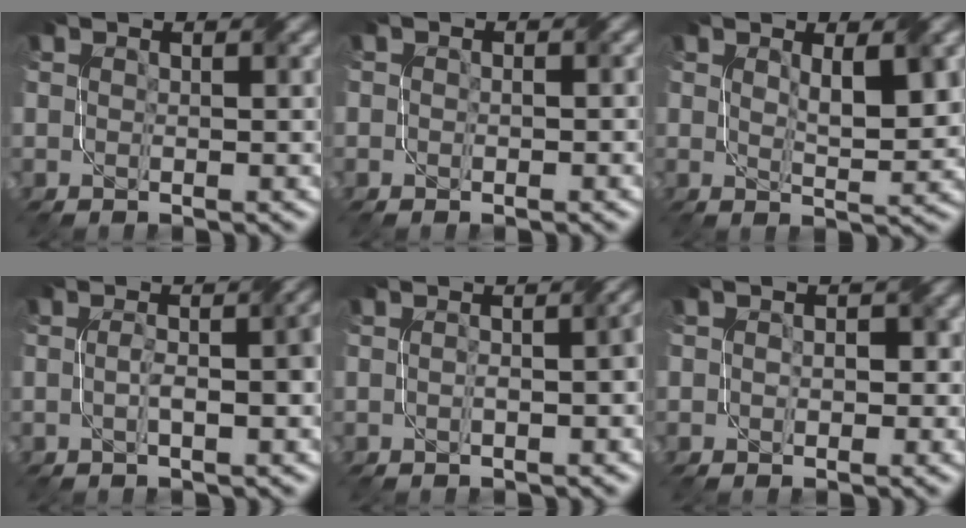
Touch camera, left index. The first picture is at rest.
{"total": 0.8, "force": [-0.1, 0.6, 0.6], "torque": [-0.008, -0.005, -0.004]}
{"total": 3.2, "force": [1.1, 0.9, 2.9], "torque": [-0.051, -0.005, 0.022]}
{"total": 3.6, "force": [-0.4, 1.0, 3.4], "torque": [-0.041, 0.012, -0.009]}
{"total": 3.1, "force": [-0.3, 1.2, 2.9], "torque": [-0.022, 0.012, -0.009]}
{"total": 1.7, "force": [0.1, 1.4, 1.0], "torque": [-0.008, 0.002, -0.002]}